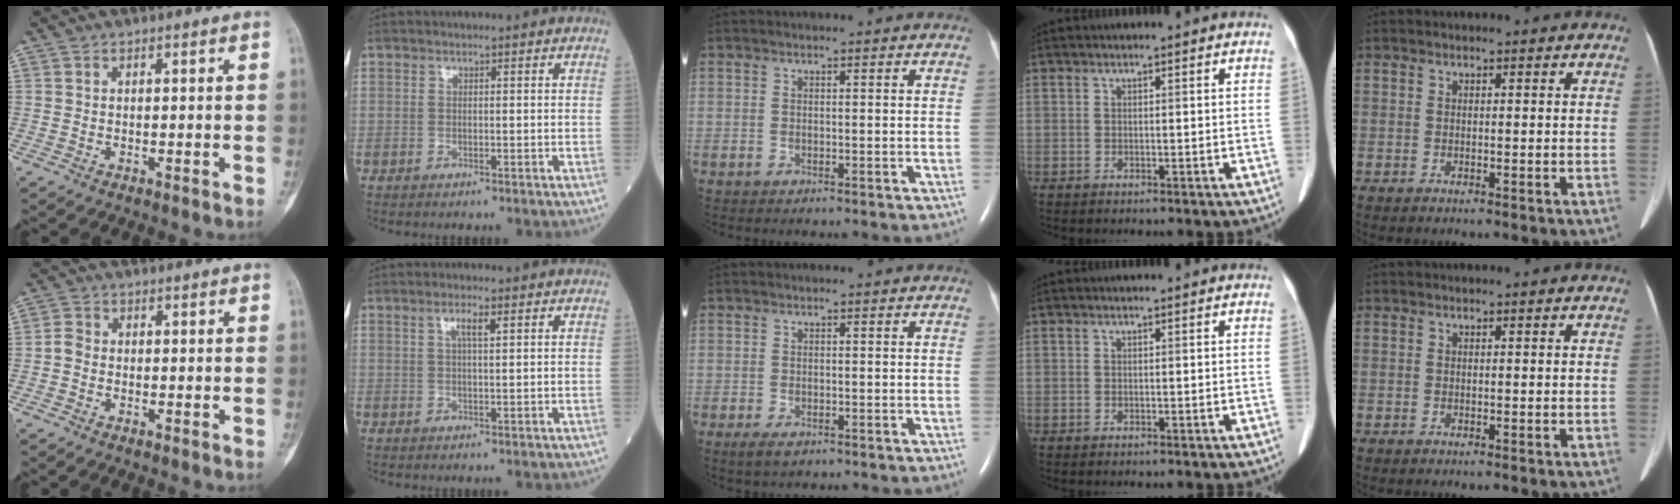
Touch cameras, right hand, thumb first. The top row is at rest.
{"thumb": {"total": 2.0, "force": [-0.6, 1.6, 1.2], "torque": [-0.018, 0.004, -0.020]}, "index": {"total": 2.5, "force": [1.0, 0.2, 2.2], "torque": [-0.044, 0.002, 0.017]}, "middle": {"total": 1.7, "force": [-0.9, 0.7, 1.2], "torque": [-0.028, -0.003, -0.012]}}